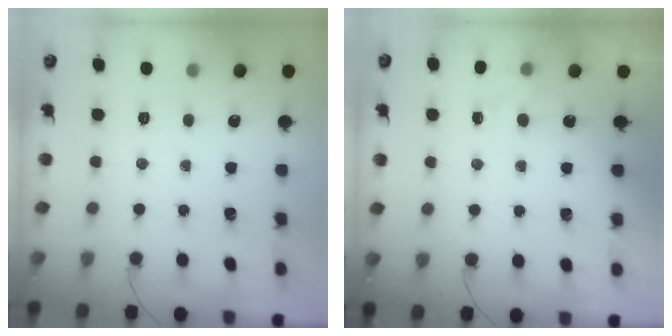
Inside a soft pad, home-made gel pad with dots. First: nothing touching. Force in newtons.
{"total": 3.2, "press": 3.0, "slide": 1.2}